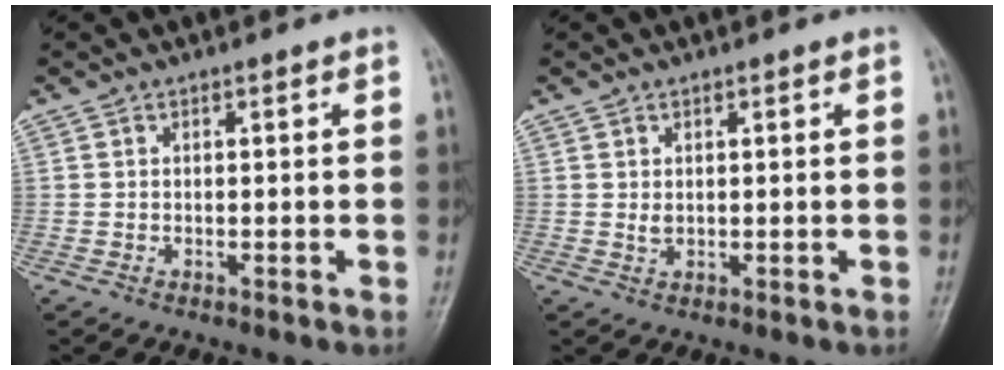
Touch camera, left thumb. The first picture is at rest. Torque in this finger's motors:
{"motor_torque": [0.39, -0.02, -0.02, -0.09, 0.00]}